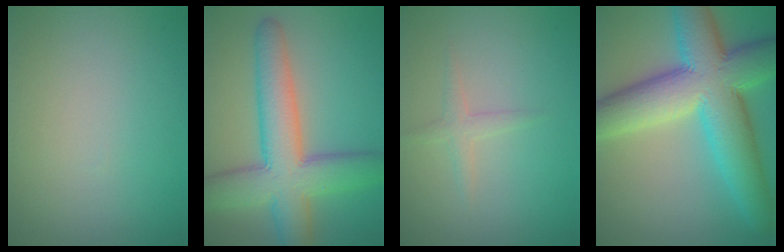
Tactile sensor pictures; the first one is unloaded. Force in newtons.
{"total": 9.0, "press": 9.0, "slide": 0.5}
{"total": 1.3, "press": 1.3, "slide": 0.1}
{"total": 12.4, "press": 12.4, "slide": 0.3}